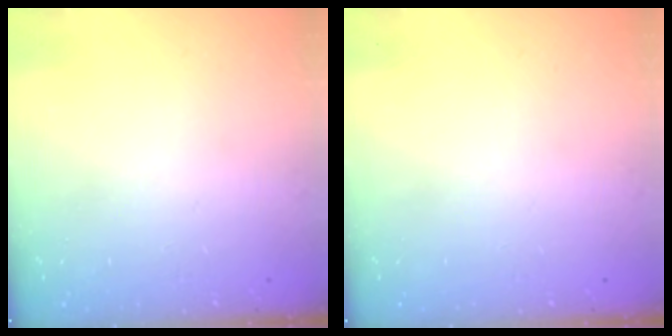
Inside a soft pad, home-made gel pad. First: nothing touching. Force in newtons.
{"total": 0.0}